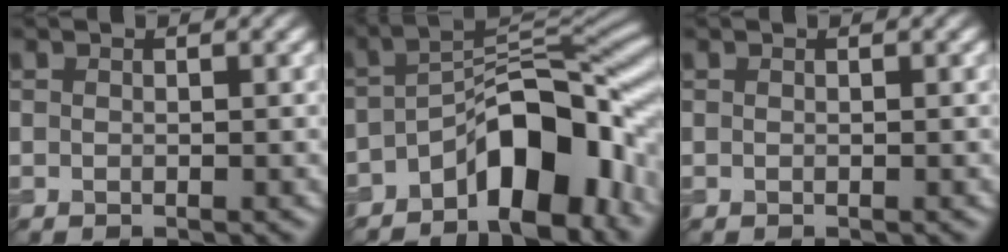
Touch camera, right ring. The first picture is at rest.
{"total": 9.9, "force": [-5.1, 3.9, 7.6], "torque": [-0.105, 0.020, -0.084]}
{"total": 0.0}